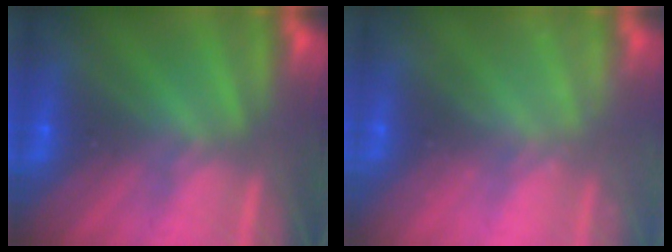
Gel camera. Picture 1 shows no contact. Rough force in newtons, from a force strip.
{"total": 2.2}